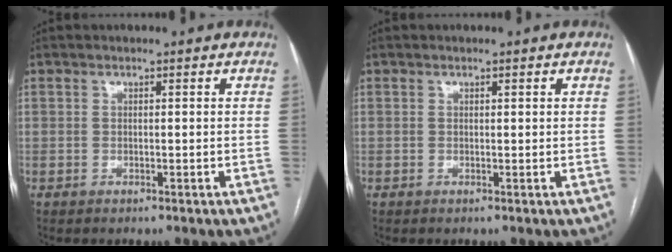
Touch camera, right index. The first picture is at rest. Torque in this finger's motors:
{"motor_torque": [-0.19, -0.01, 0.03, 0.01]}